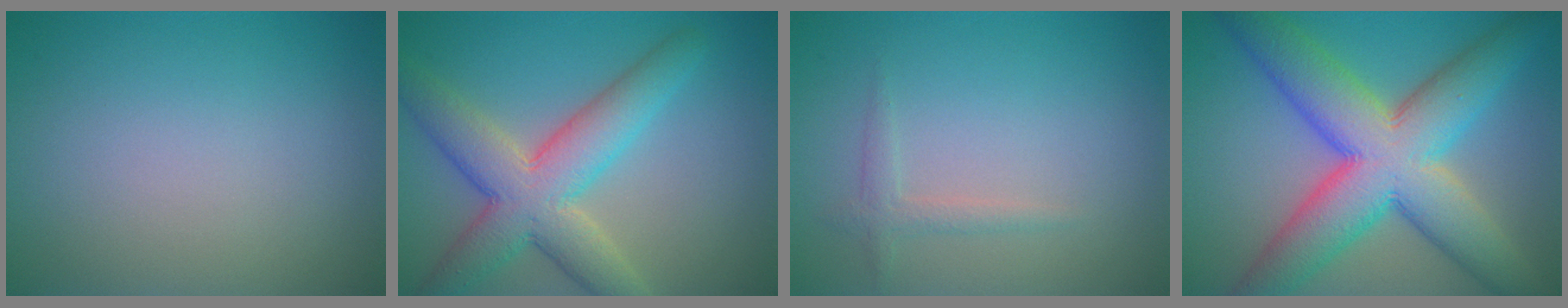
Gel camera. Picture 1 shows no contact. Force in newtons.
{"total": 7.8, "press": 7.8, "slide": 0.4}
{"total": 1.3, "press": 1.3, "slide": 0.1}
{"total": 12.1, "press": 12.1, "slide": 0.2}